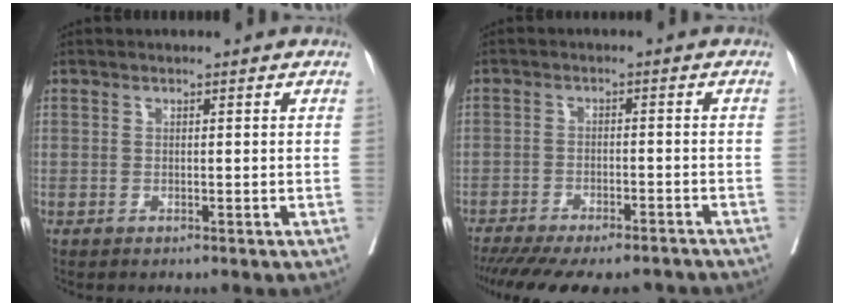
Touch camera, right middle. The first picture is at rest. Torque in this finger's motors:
{"motor_torque": [1.05, -1.09, 0.41, 0.06]}